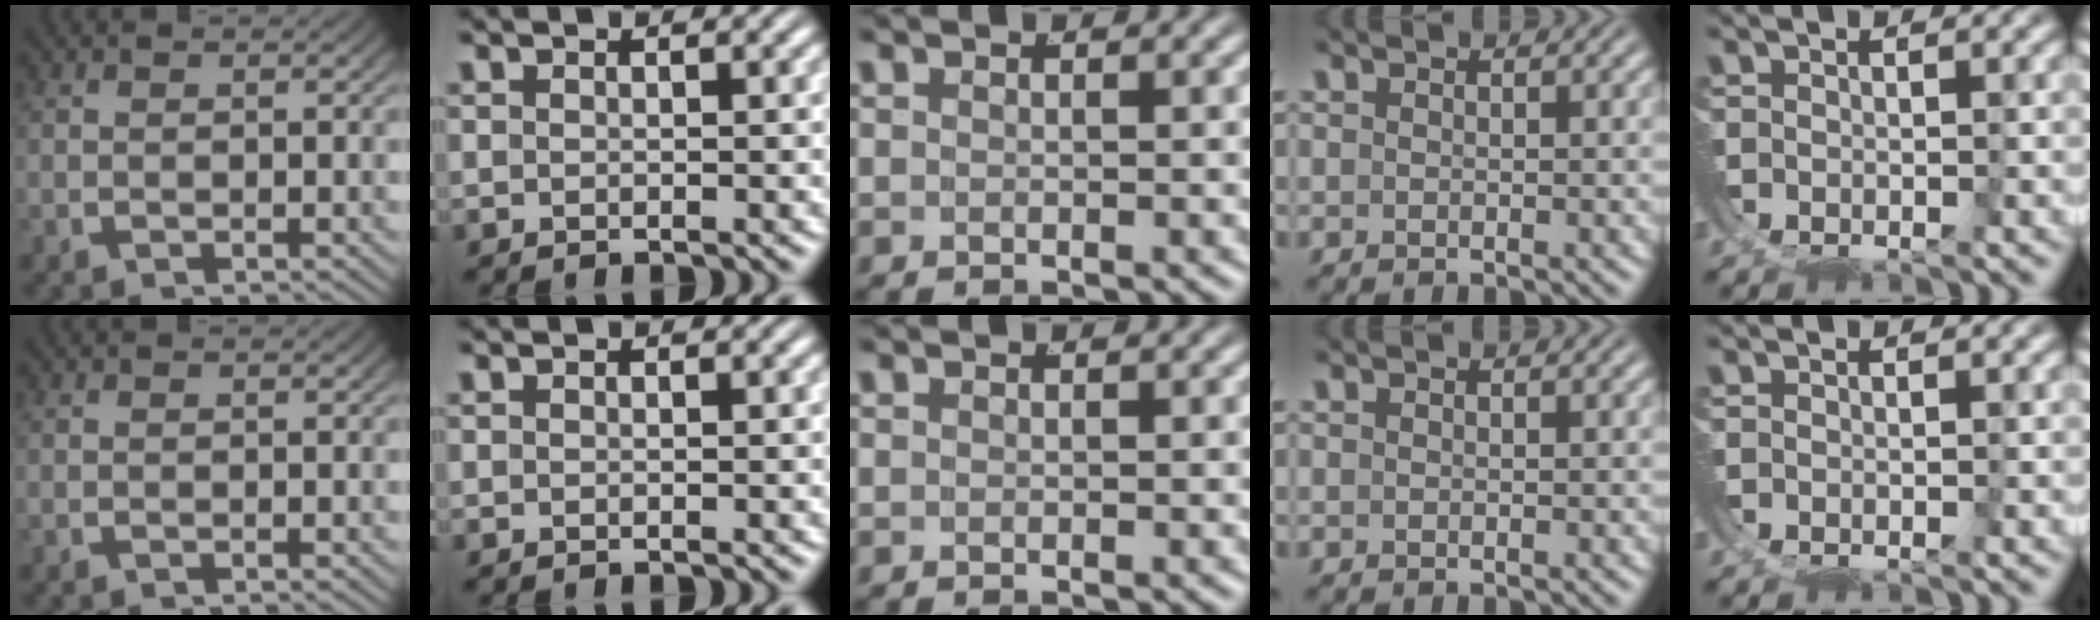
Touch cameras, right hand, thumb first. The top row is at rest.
{}